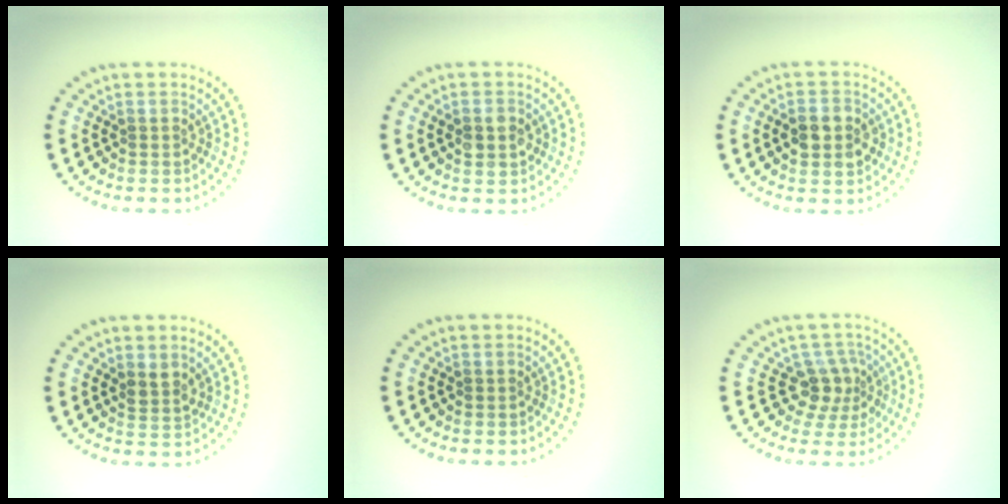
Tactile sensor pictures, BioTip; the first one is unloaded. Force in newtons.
{"total": 2.5, "press": 2.5, "slide": 0.1}
{"total": 3.8, "press": 3.7, "slide": 0.3}
{"total": 1.4, "press": 1.2, "slide": 0.6}
{"total": 0.0}
{"total": 2.8, "press": 2.2, "slide": 1.8}